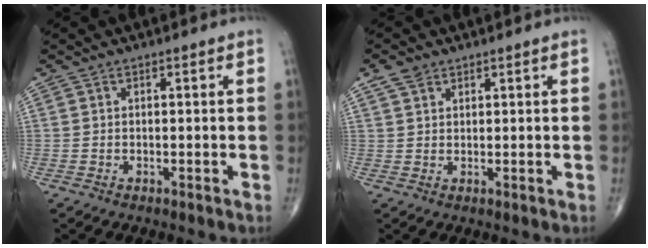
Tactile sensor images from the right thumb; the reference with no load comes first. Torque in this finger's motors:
{"motor_torque": [-0.27, 0.25, 0.03, 0.06, 0.02]}